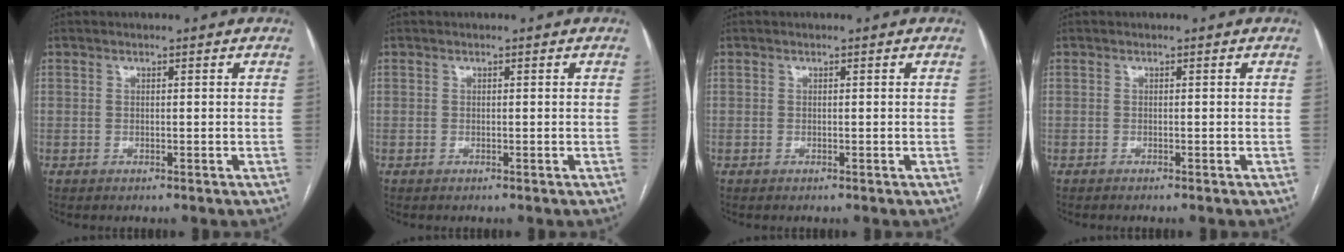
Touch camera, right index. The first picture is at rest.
{"total": 0.0}
{"total": 0.0}
{"total": 1.2, "force": [-1.1, -0.2, 0.5], "torque": [-0.003, 0.000, -0.016]}